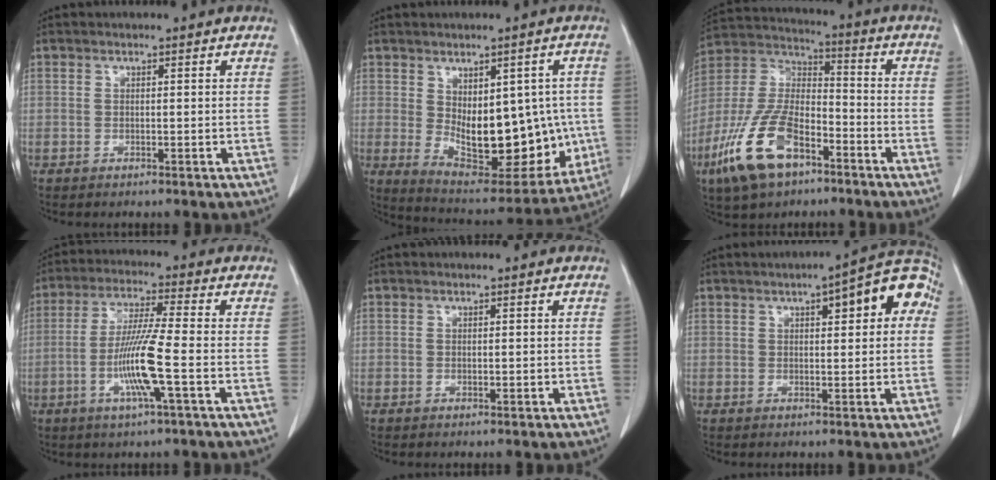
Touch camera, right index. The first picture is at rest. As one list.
[{"total": 17.6, "force": [-1.3, 9.0, 15.0], "torque": [-0.221, -0.003, 0.013]}, {"total": 15.8, "force": [-8.5, 7.3, 11.1], "torque": [-0.240, 0.002, -0.156]}, {"total": 9.8, "force": [-2.7, -0.5, 9.4], "torque": [-0.189, -0.009, -0.054]}, {"total": 0.0}, {"total": 9.8, "force": [3.1, 2.4, 9.0], "torque": [-0.110, 0.032, 0.032]}]